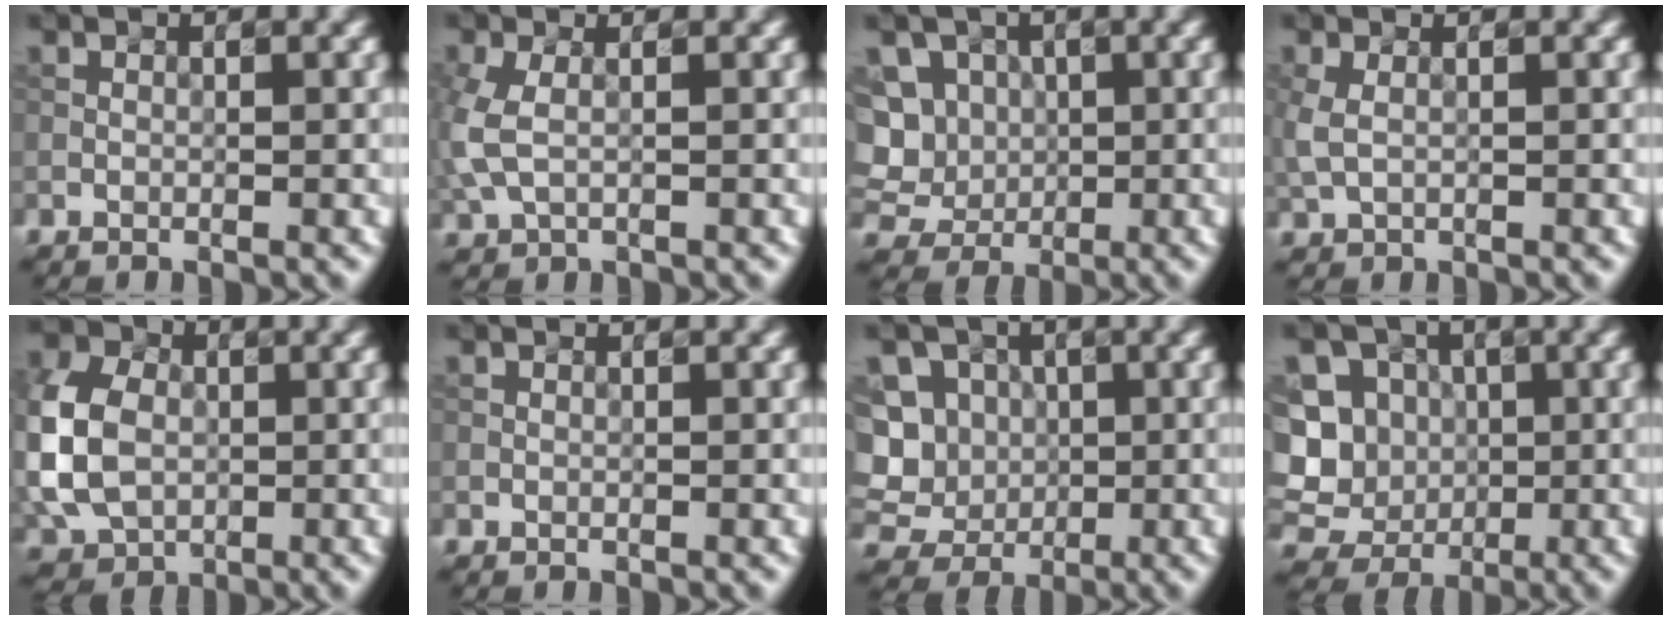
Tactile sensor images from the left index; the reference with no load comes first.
{"total": 3.1, "force": [0.0, 2.0, 2.4], "torque": [-0.077, -0.003, -0.001]}
{"total": 9.3, "force": [1.4, 8.4, 3.6], "torque": [-0.080, 0.028, 0.003]}
{"total": 1.7, "force": [0.3, 1.1, 1.3], "torque": [-0.039, 0.001, 0.005]}
{"total": 9.9, "force": [-0.6, 7.9, 6.0], "torque": [-0.148, -0.005, -0.022]}
{"total": 0.0}
{"total": 10.5, "force": [0.9, 9.7, 3.9], "torque": [-0.092, 0.024, -0.004]}
{"total": 12.0, "force": [0.1, 11.2, 4.1], "torque": [-0.110, 0.027, -0.018]}